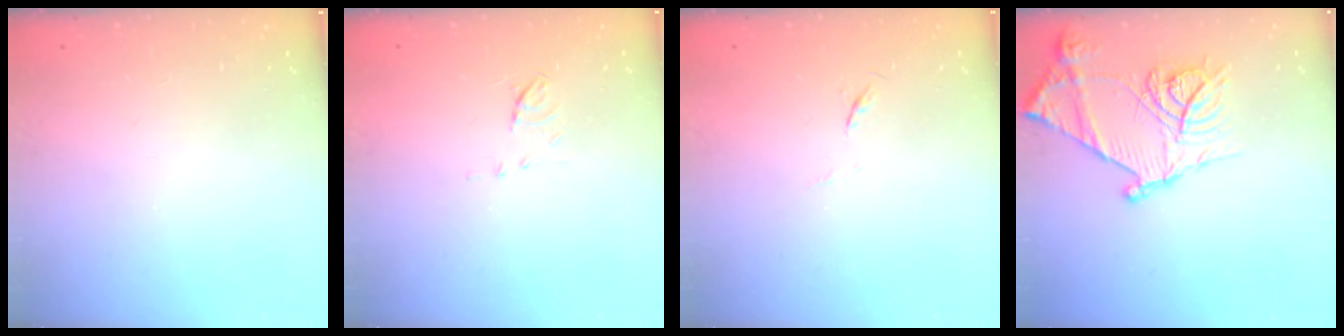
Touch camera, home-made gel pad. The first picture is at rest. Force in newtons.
{"total": 5.3, "press": 5.3, "slide": 0.6}
{"total": 4.0, "press": 4.0, "slide": 0.6}
{"total": 18.1, "press": 18.1, "slide": 1.2}